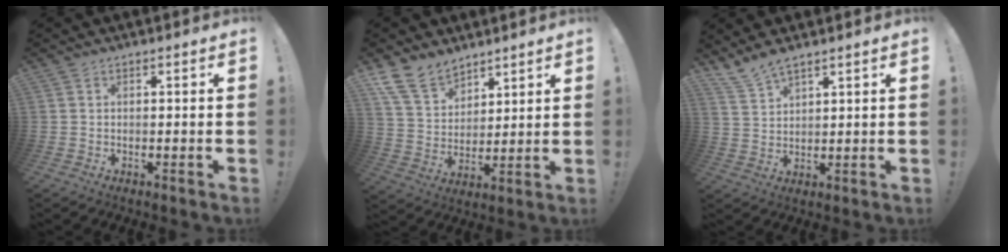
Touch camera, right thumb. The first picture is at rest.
{"total": 12.9, "force": [10.0, 7.0, 4.2], "torque": [-0.091, -0.061, 0.196]}
{"total": 5.7, "force": [5.0, 1.2, 2.4], "torque": [-0.057, -0.025, 0.096]}